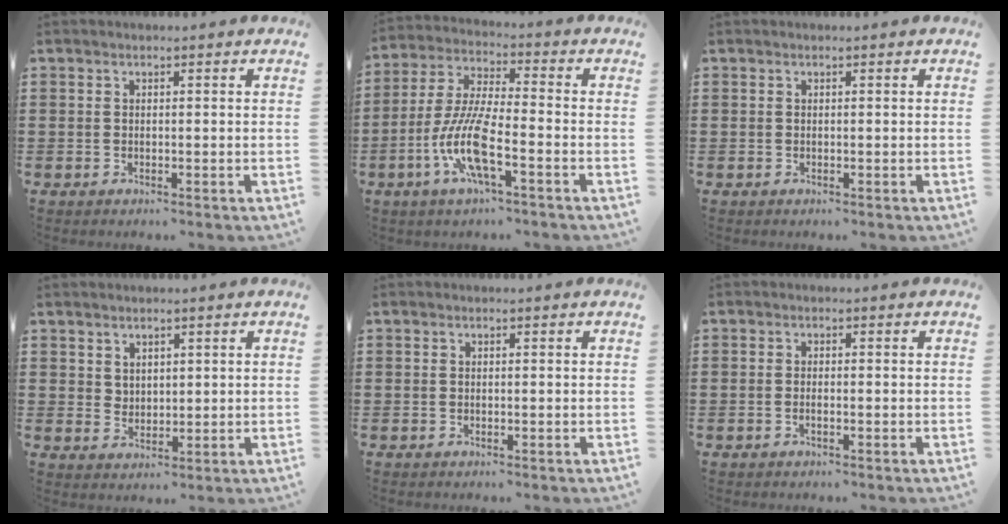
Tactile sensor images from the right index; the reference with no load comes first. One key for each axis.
{"total": 9.7, "fx": -4.1, "fy": 2.0, "fz": 8.5, "tx": -0.203, "ty": -0.018, "tz": -0.084}
{"total": 0.0}
{"total": 2.7, "fx": 2.2, "fy": 1.6, "fz": 0.2, "tx": -0.011, "ty": 0.004, "tz": 0.043}
{"total": 0.0}
{"total": 0.7, "fx": -0.3, "fy": 0.0, "fz": 0.6, "tx": -0.013, "ty": -0.006, "tz": -0.004}